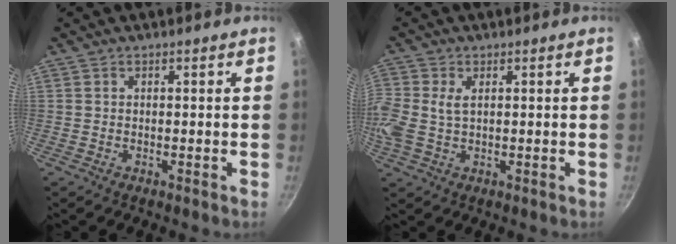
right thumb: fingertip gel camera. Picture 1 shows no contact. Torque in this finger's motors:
{"motor_torque": [-0.42, 0.38, 0.60, 0.27, 0.15]}